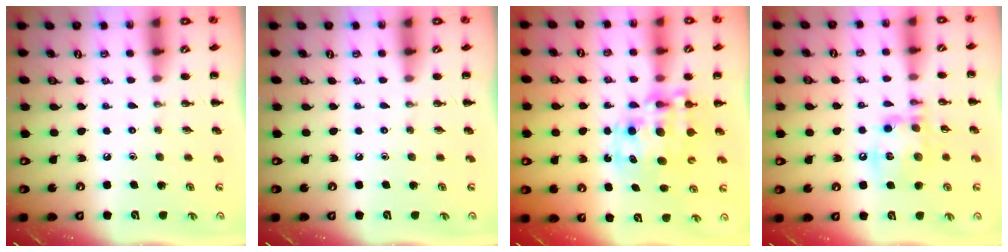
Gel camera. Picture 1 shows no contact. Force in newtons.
{"total": 0.0}
{"total": 12.0, "press": 11.7, "slide": 2.8}
{"total": 14.6, "press": 14.4, "slide": 2.4}